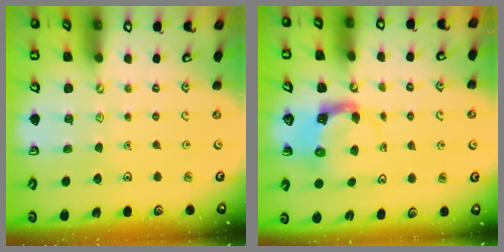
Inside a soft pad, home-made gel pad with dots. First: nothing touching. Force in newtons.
{"total": 3.9, "press": 3.8, "slide": 0.7}